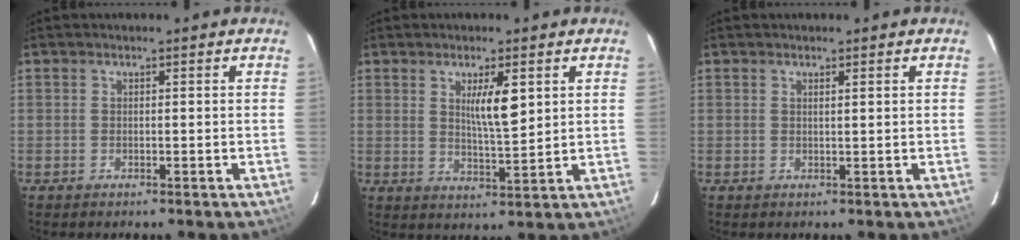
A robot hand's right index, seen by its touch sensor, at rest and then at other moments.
{"total": 5.9, "force": [2.1, 0.9, 5.4], "torque": [-0.094, -0.007, 0.039]}
{"total": 0.8, "force": [0.4, -0.1, 0.6], "torque": [-0.015, 0.002, 0.009]}